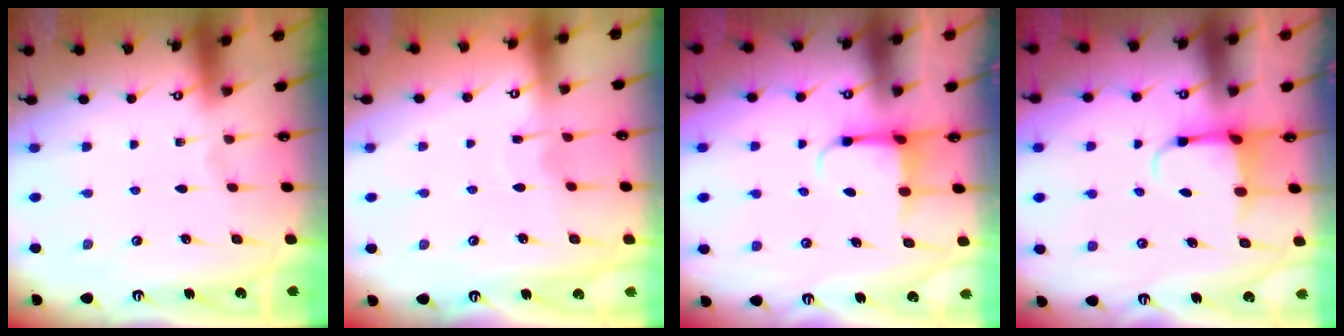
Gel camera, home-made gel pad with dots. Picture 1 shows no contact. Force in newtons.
{"total": 4.1, "press": 4.1, "slide": 0.4}
{"total": 4.0, "press": 3.8, "slide": 1.1}
{"total": 3.7, "press": 3.6, "slide": 0.9}